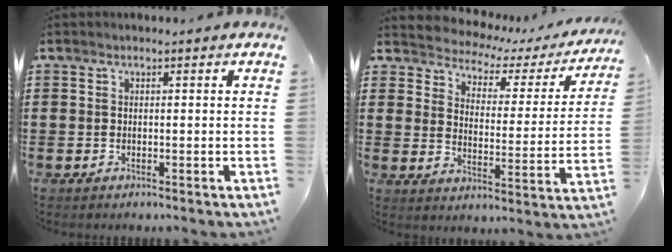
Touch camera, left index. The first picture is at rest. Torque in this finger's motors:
{"motor_torque": [2.14, 0.00, 0.06, -0.01]}